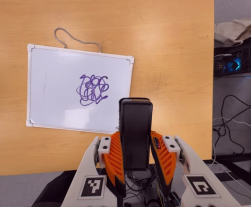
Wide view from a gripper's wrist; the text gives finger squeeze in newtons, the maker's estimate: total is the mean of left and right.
{"total": 4.2, "left": 2.6, "right": 5.7}